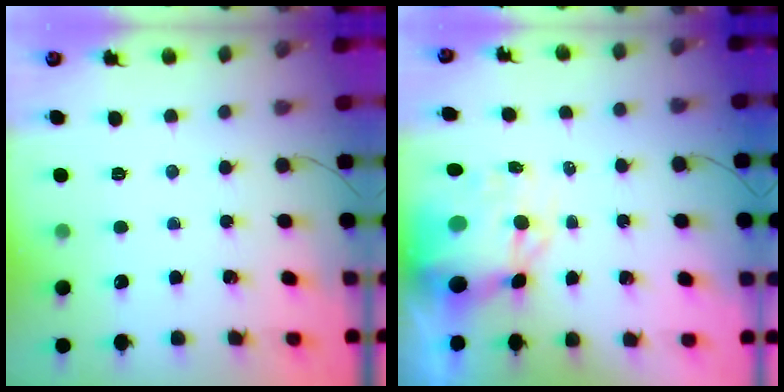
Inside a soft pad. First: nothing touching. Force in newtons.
{"total": 11.8, "press": 11.4, "slide": 3.3}